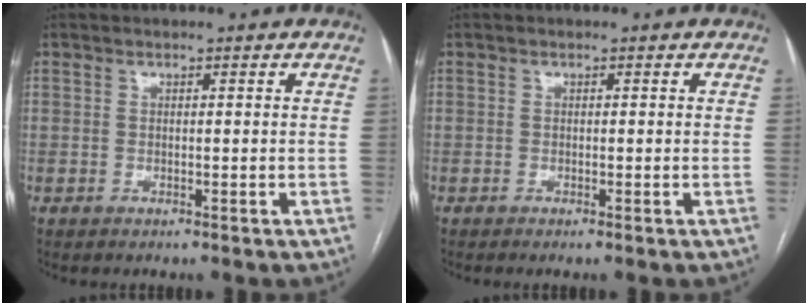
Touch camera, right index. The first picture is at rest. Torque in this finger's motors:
{"motor_torque": [0.11, 0.13, -0.08, 0.01]}